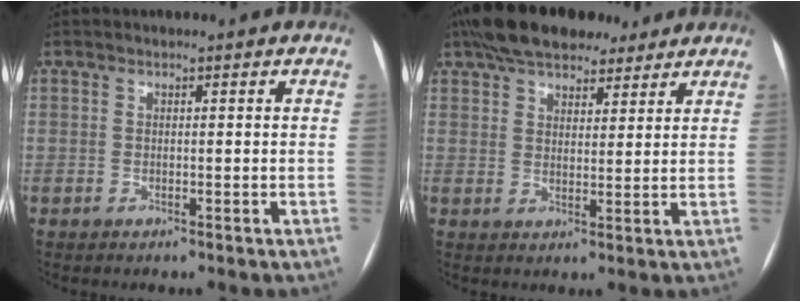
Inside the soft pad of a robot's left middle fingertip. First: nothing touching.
{"total": 13.4, "force": [10.6, 5.5, 6.1], "torque": [-0.103, 0.043, 0.165]}